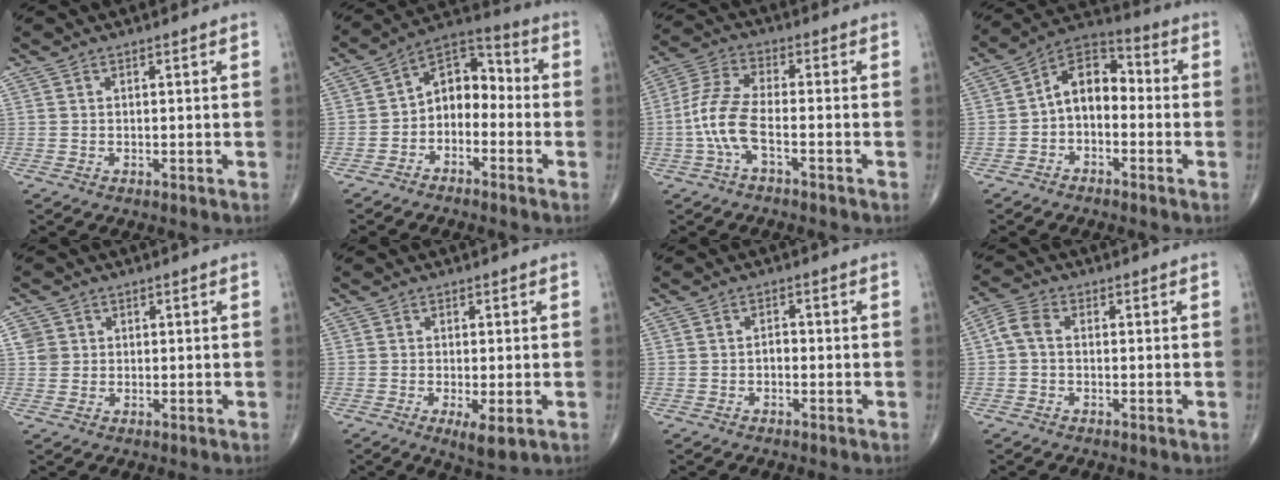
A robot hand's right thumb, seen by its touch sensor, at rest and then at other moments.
{"total": 9.3, "force": [-2.4, 6.5, 6.3], "torque": [-0.068, 0.053, -0.060]}
{"total": 8.4, "force": [-2.6, 2.9, 7.4], "torque": [-0.179, 0.032, -0.056]}
{"total": 9.4, "force": [-1.4, 6.3, 6.9], "torque": [-0.084, 0.042, -0.044]}
{"total": 3.0, "force": [0.7, 2.8, 0.7], "torque": [0.004, 0.000, 0.012]}
{"total": 4.2, "force": [-1.4, 1.1, 3.8], "torque": [-0.067, -0.013, -0.022]}
{"total": 1.4, "force": [-0.6, 0.9, 0.9], "torque": [-0.006, 0.005, -0.013]}
{"total": 4.0, "force": [-0.1, 2.6, 3.0], "torque": [-0.062, 0.012, -0.011]}